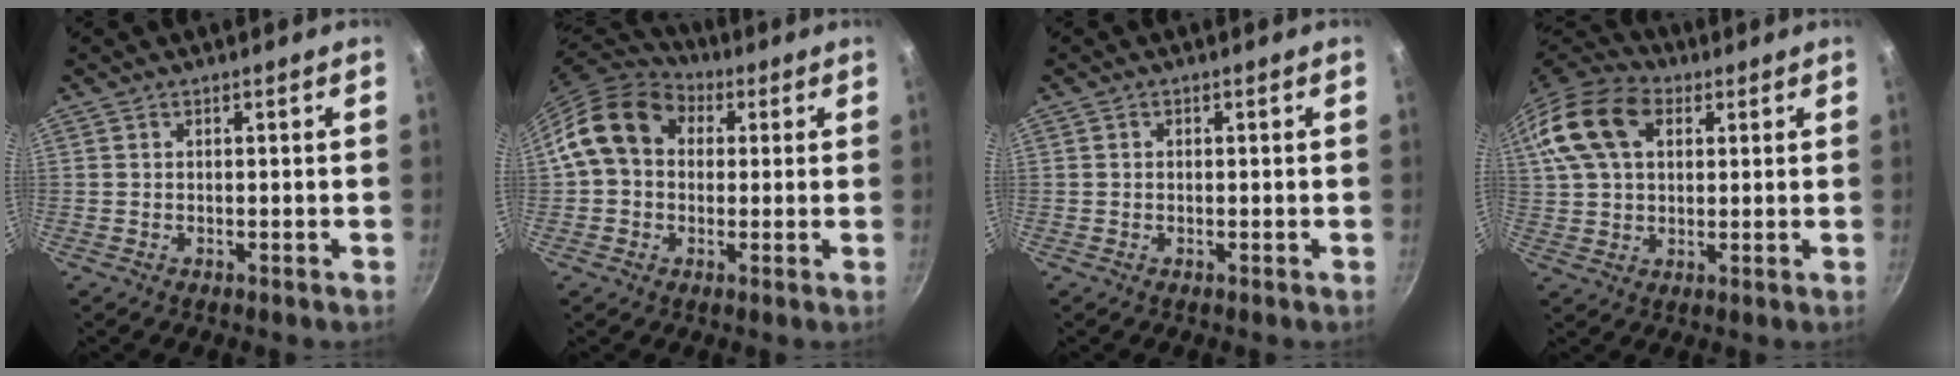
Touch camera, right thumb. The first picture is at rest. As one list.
[{"total": 13.7, "force": [2.6, 10.9, 7.9], "torque": [-0.119, 0.031, 0.027]}, {"total": 0.6, "force": [0.0, 0.5, 0.2], "torque": [-0.003, 0.003, 0.000]}, {"total": 17.3, "force": [5.8, 11.6, 11.5], "torque": [-0.222, 0.019, 0.094]}]